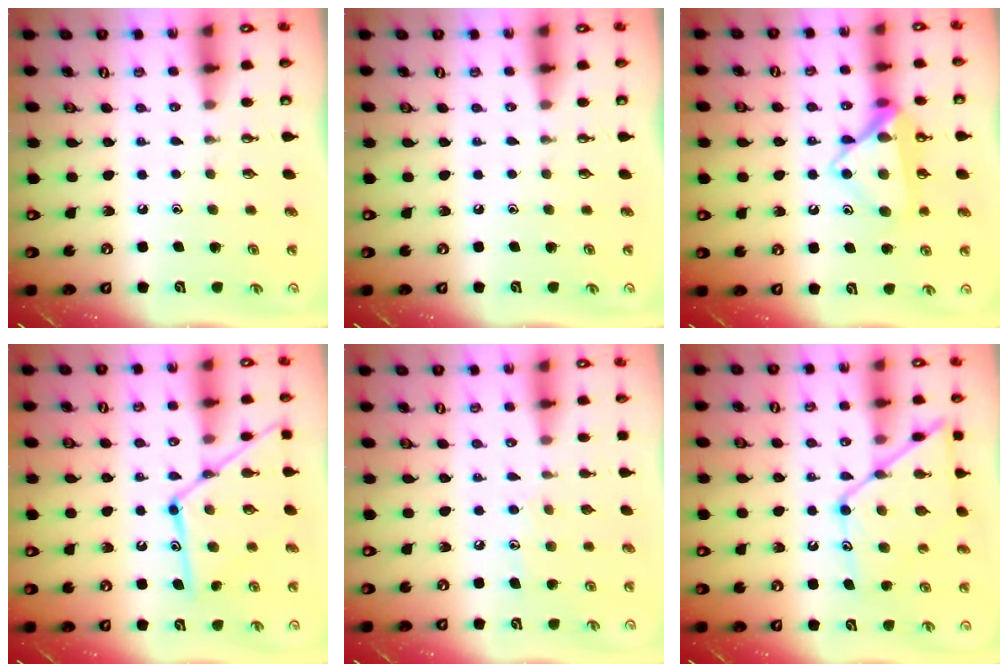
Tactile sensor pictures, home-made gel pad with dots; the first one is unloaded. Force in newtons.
{"total": 0.0}
{"total": 15.3, "press": 15.3, "slide": 0.8}
{"total": 16.8, "press": 16.7, "slide": 1.3}
{"total": 7.3, "press": 7.3, "slide": 0.0}
{"total": 15.2, "press": 15.1, "slide": 1.3}